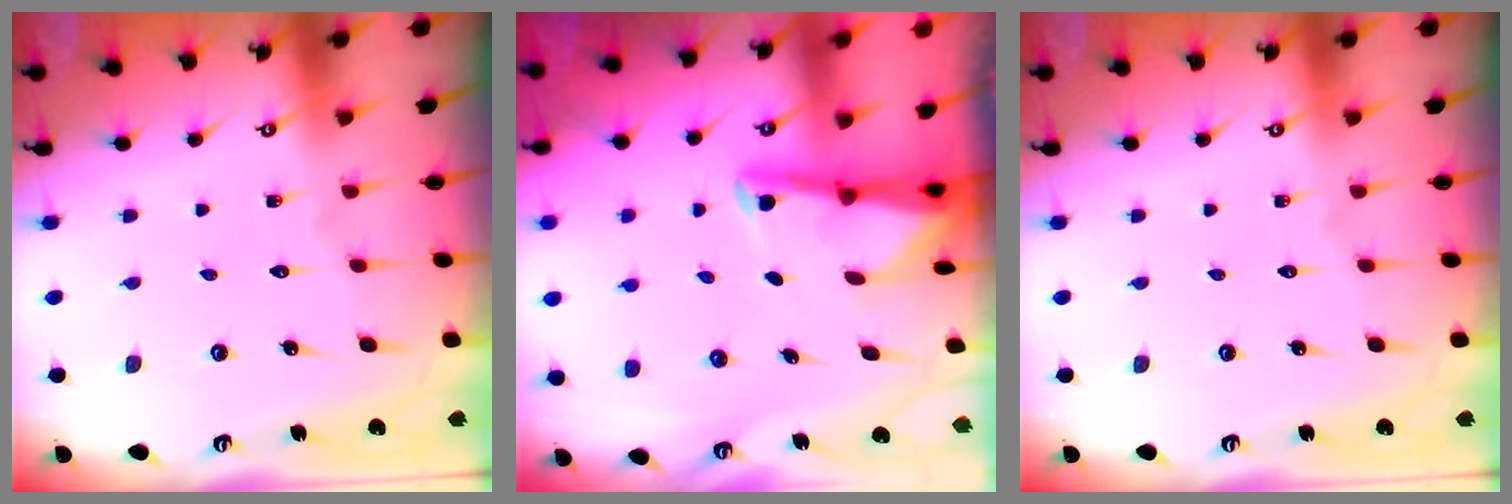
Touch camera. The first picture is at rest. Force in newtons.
{"total": 3.2, "press": 3.2, "slide": 0.3}
{"total": 0.0}